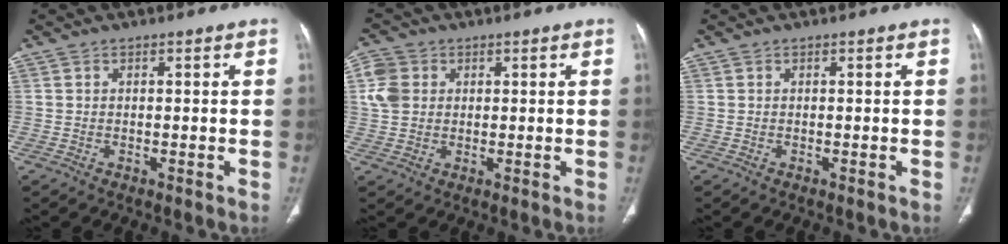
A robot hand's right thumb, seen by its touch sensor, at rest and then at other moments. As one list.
[{"total": 5.7, "force": [1.3, 4.8, 2.9], "torque": [-0.058, 0.006, 0.024]}, {"total": 0.0}]